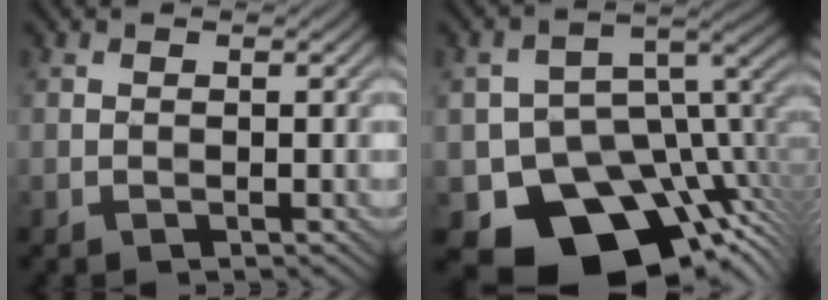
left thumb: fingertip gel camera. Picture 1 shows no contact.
{"total": 15.8, "force": [-8.4, 10.1, 8.8], "torque": [-0.137, -0.042, -0.121]}